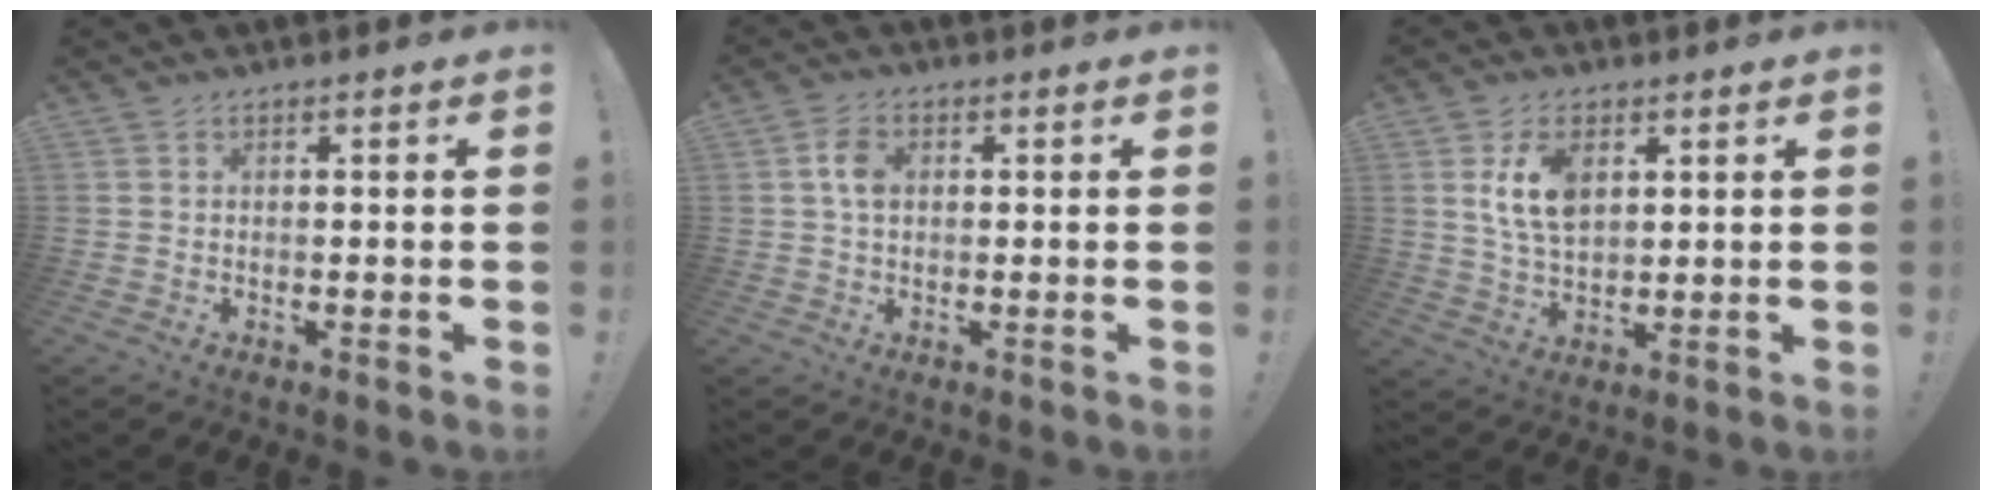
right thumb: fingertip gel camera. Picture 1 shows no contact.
{"total": 5.1, "force": [0.6, 3.5, 3.6], "torque": [-0.054, 0.007, 0.010]}
{"total": 10.1, "force": [3.4, 6.1, 7.2], "torque": [-0.140, 0.000, 0.062]}